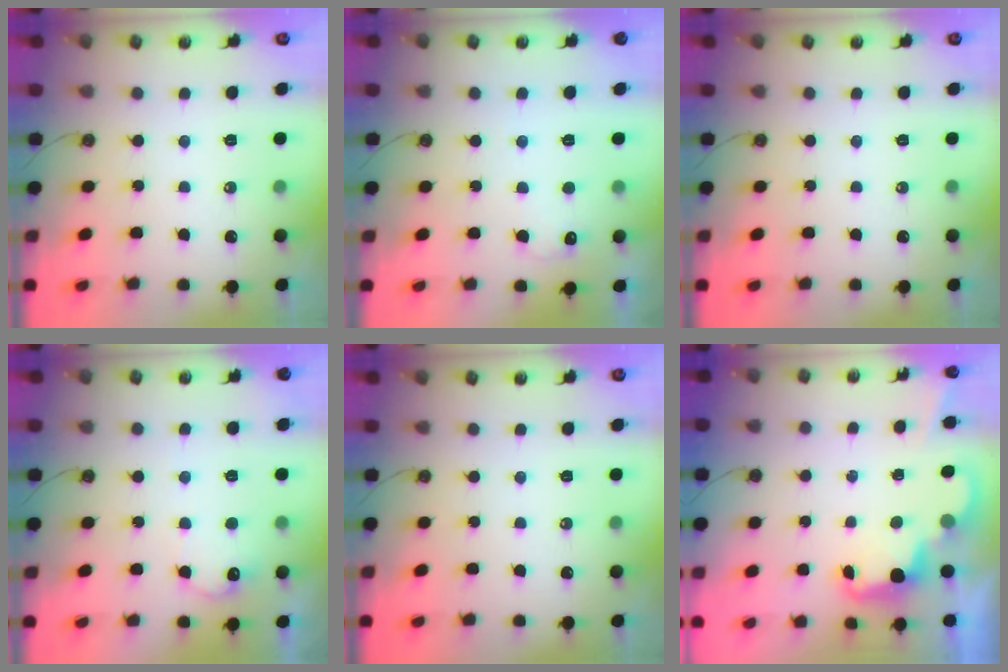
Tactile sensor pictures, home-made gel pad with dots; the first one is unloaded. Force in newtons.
{"total": 5.8, "press": 5.6, "slide": 1.4}
{"total": 0.0}
{"total": 9.6, "press": 9.6, "slide": 0.4}
{"total": 0.0}
{"total": 2.4, "press": 2.3, "slide": 0.6}